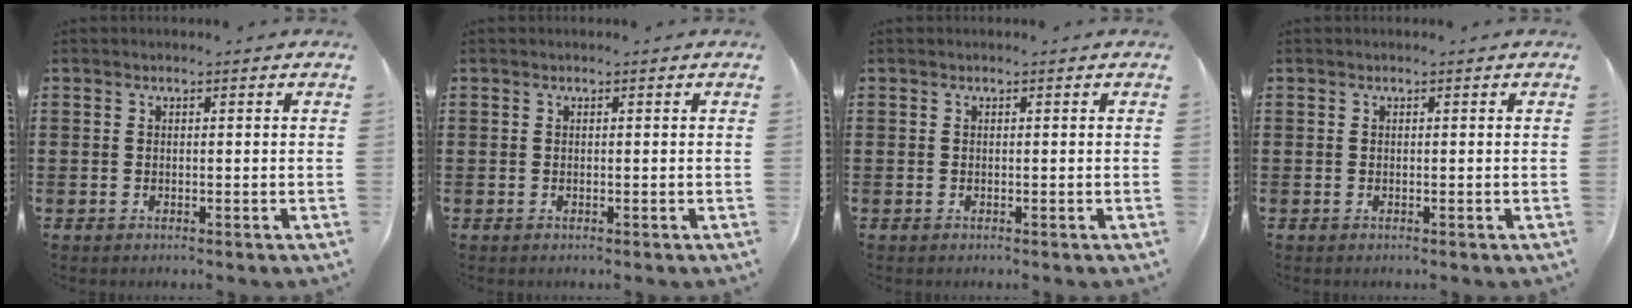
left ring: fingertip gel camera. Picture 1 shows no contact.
{"total": 0.0}
{"total": 0.0}
{"total": 0.0}